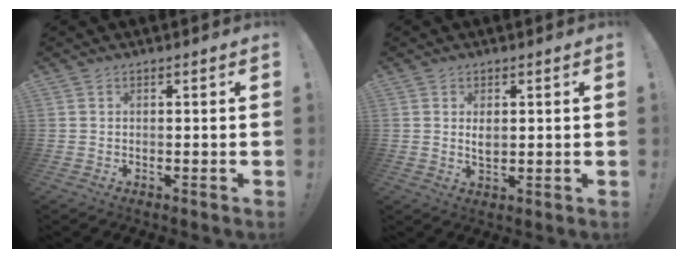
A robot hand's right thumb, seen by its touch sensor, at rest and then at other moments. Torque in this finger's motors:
{"motor_torque": [-0.22, 0.26, -0.15, 0.22, 0.03]}